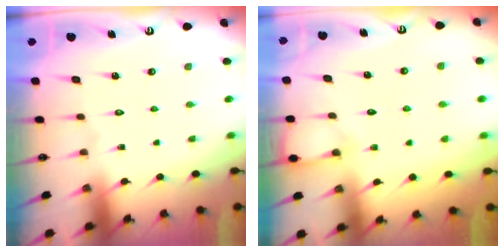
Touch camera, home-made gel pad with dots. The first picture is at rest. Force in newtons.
{"total": 5.6, "press": 5.6, "slide": 0.7}